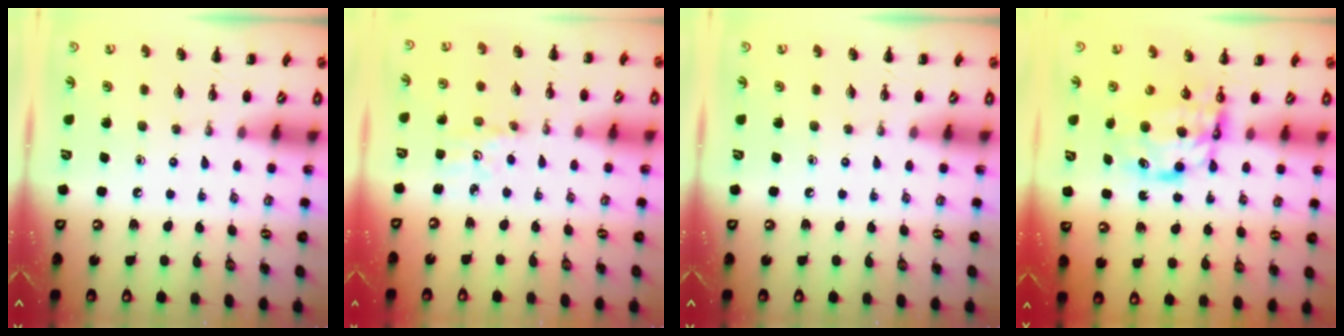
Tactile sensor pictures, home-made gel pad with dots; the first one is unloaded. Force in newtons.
{"total": 2.4, "press": 2.3, "slide": 0.7}
{"total": 0.0}
{"total": 6.7, "press": 6.6, "slide": 0.9}